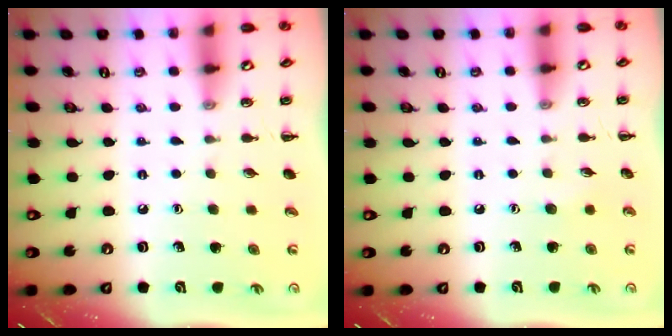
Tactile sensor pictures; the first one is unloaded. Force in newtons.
{"total": 3.7, "press": 3.6, "slide": 0.9}